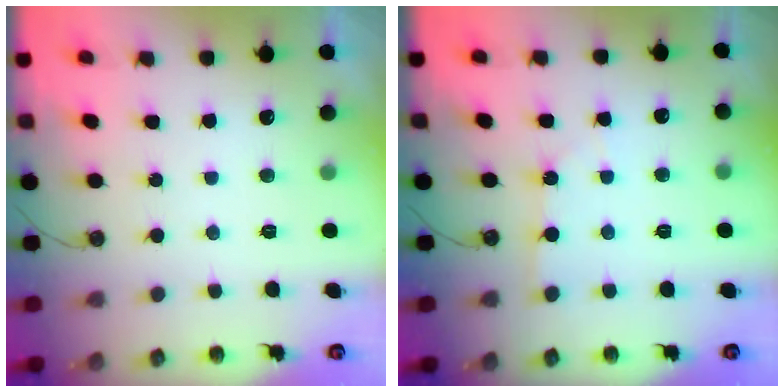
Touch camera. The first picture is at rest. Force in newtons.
{"total": 1.8, "press": 1.8, "slide": 0.3}